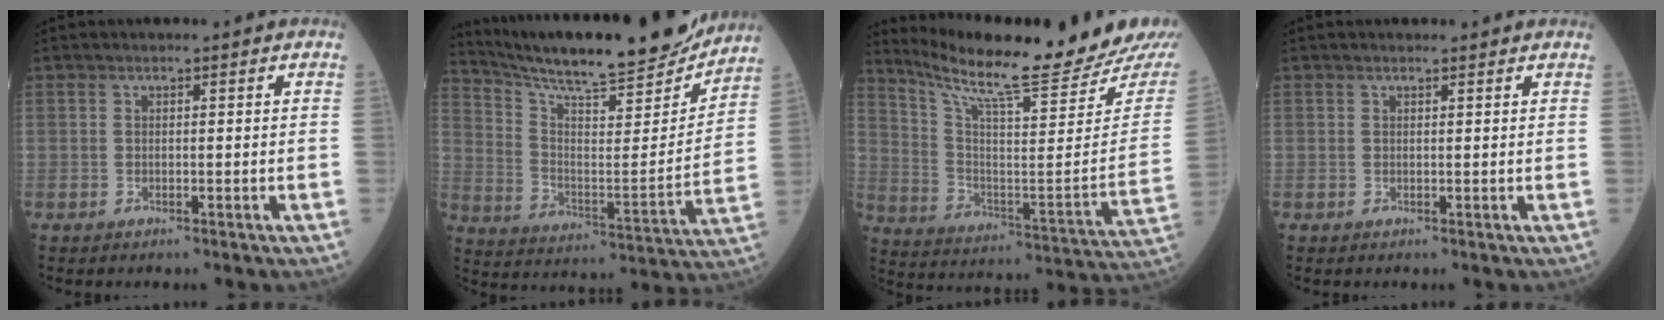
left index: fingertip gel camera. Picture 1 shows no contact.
{"total": 22.5, "force": [20.7, 2.1, 8.6], "torque": [-0.152, -0.043, 0.307]}
{"total": 21.6, "force": [19.4, -0.8, 9.4], "torque": [-0.168, -0.088, 0.286]}
{"total": 1.5, "force": [1.4, 0.2, 0.3], "torque": [-0.013, 0.006, 0.016]}